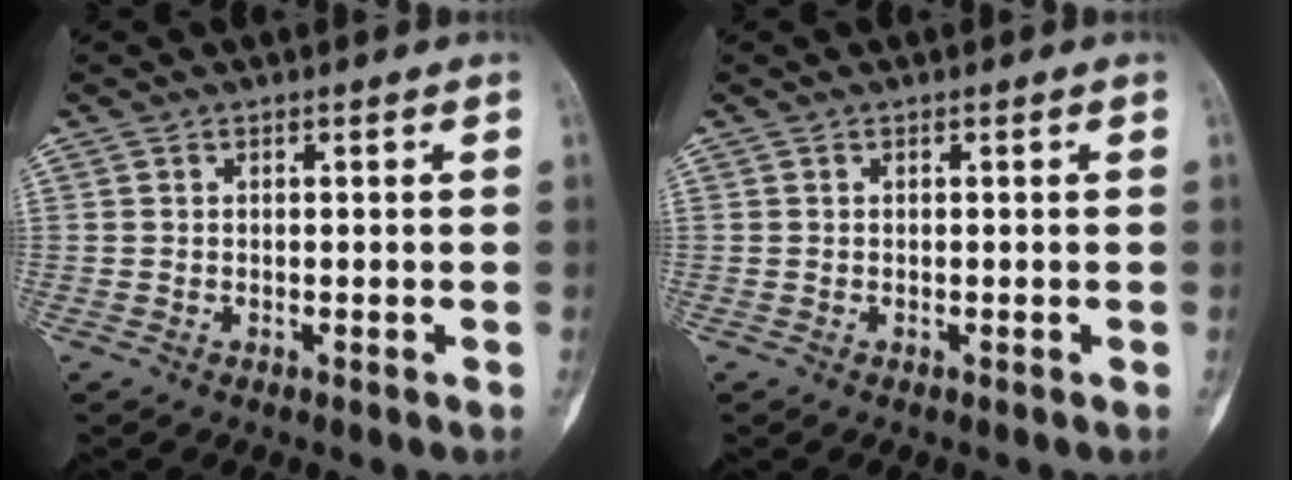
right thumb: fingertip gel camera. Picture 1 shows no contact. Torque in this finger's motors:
{"motor_torque": [0.60, 0.18, 0.21, -0.10, 0.10]}